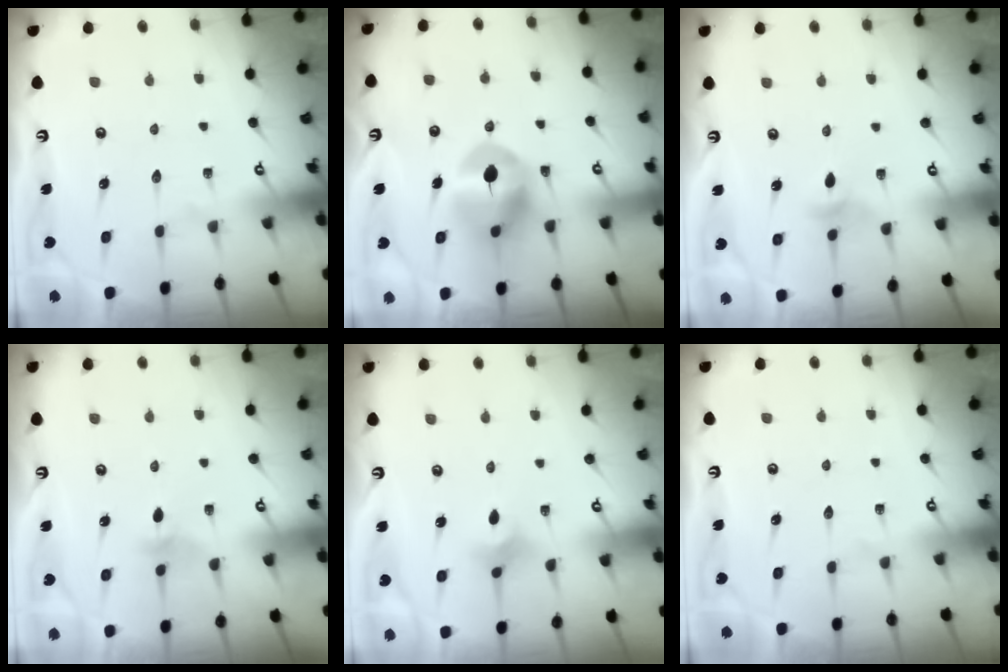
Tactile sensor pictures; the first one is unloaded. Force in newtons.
{"total": 8.1, "press": 8.1, "slide": 0.3}
{"total": 3.1, "press": 3.0, "slide": 0.7}
{"total": 3.8, "press": 3.7, "slide": 0.8}
{"total": 2.7, "press": 2.6, "slide": 0.7}
{"total": 0.0}